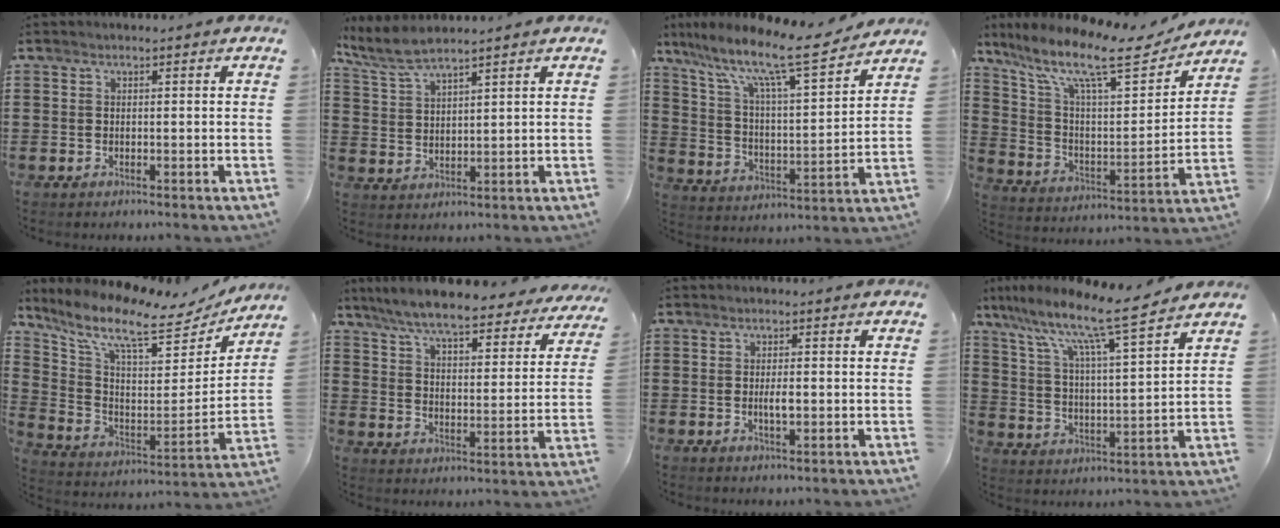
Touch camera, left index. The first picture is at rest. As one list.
[{"total": 4.9, "force": [4.3, 0.6, 2.3], "torque": [-0.060, -0.010, 0.078]}, {"total": 12.1, "force": [9.5, 1.8, 7.1], "torque": [-0.156, -0.061, 0.156]}, {"total": 14.0, "force": [10.6, 3.1, 8.6], "torque": [-0.190, -0.058, 0.175]}, {"total": 10.1, "force": [7.9, 2.4, 5.8], "torque": [-0.141, -0.051, 0.130]}, {"total": 7.9, "force": [7.2, 0.3, 3.2], "torque": [-0.094, -0.043, 0.125]}, {"total": 2.5, "force": [-0.3, 0.8, 2.4], "torque": [-0.044, 0.000, -0.005]}, {"total": 10.3, "force": [8.3, 0.5, 6.1], "torque": [-0.140, -0.054, 0.133]}]